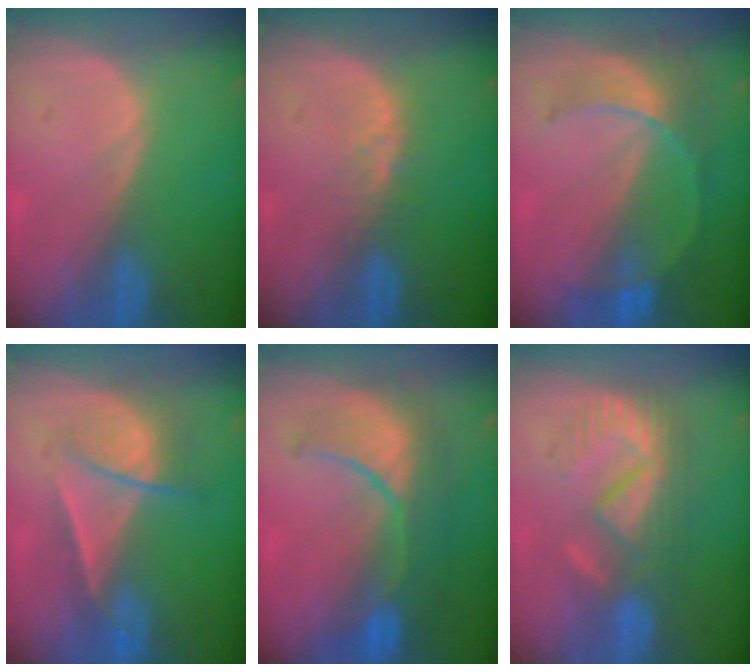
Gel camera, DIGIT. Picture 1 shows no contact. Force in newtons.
{"total": 2.5, "press": 2.4, "slide": 0.2}
{"total": 7.9, "press": 6.9, "slide": 3.9}
{"total": 7.2, "press": 6.0, "slide": 3.9}
{"total": 10.0, "press": 9.2, "slide": 4.1}
{"total": 8.3, "press": 7.8, "slide": 2.8}